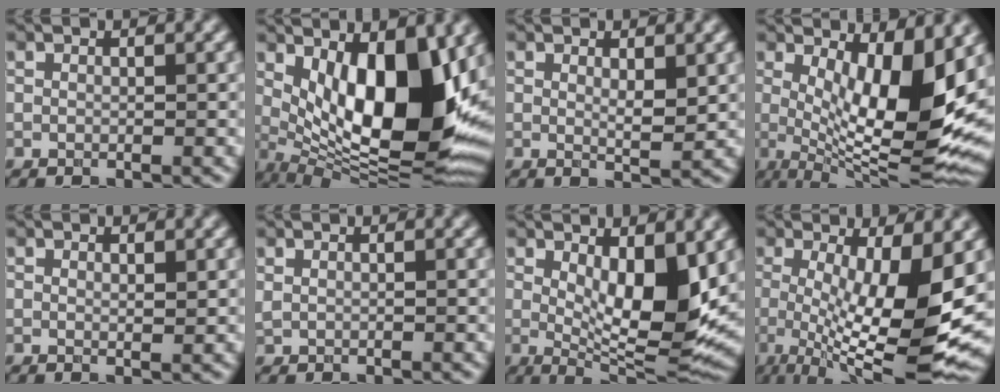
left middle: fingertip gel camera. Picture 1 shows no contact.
{"total": 14.3, "force": [2.5, 5.7, 12.9], "torque": [-0.177, -0.011, 0.044]}
{"total": 1.9, "force": [0.8, 0.4, 1.7], "torque": [-0.026, -0.006, 0.014]}
{"total": 12.4, "force": [2.1, 3.7, 11.6], "torque": [-0.155, -0.020, 0.035]}
{"total": 0.7, "force": [0.4, 0.1, 0.5], "torque": [-0.007, -0.003, 0.008]}
{"total": 0.6, "force": [0.4, 0.3, 0.3], "torque": [-0.009, 0.000, 0.011]}
{"total": 9.6, "force": [1.3, 3.5, 8.9], "torque": [-0.133, -0.020, 0.028]}
{"total": 11.7, "force": [-0.6, 3.2, 11.2], "torque": [-0.171, -0.020, -0.005]}